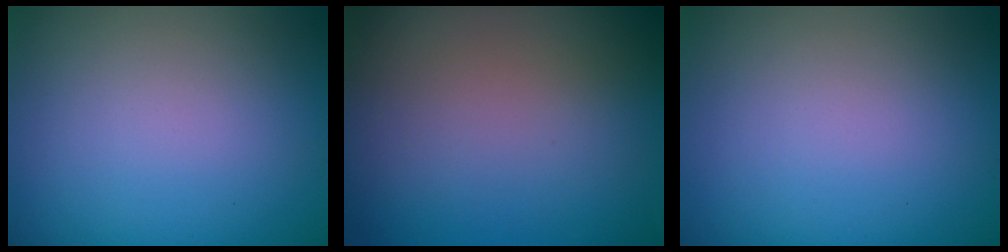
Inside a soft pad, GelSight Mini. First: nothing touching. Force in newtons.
{"total": 0.0}
{"total": 0.0}